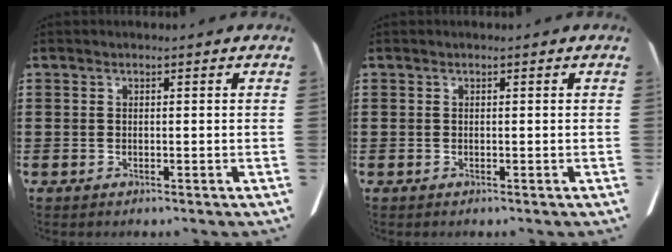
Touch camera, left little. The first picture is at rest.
{"total": 0.0}